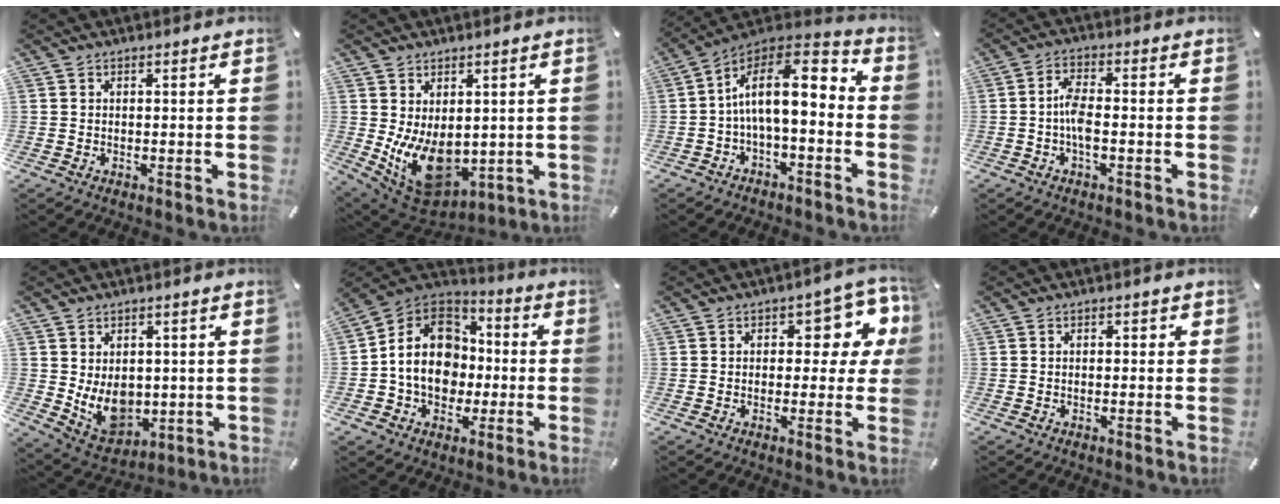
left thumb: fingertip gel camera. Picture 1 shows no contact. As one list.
[{"total": 12.5, "force": [-0.5, 9.0, 8.6], "torque": [-0.150, -0.022, 0.001]}, {"total": 13.9, "force": [0.4, 7.3, 11.9], "torque": [-0.206, -0.004, 0.007]}, {"total": 5.3, "force": [-1.3, 2.1, 4.7], "torque": [-0.094, 0.006, -0.024]}, {"total": 10.0, "force": [0.3, 8.0, 6.0], "torque": [-0.109, -0.012, 0.012]}, {"total": 14.9, "force": [-1.5, 12.9, 7.4], "torque": [-0.144, 0.023, -0.026]}, {"total": 10.1, "force": [3.4, 5.4, 7.8], "torque": [-0.087, -0.019, 0.054]}, {"total": 0.7, "force": [-0.3, 0.5, 0.4], "torque": [-0.008, 0.004, -0.007]}]